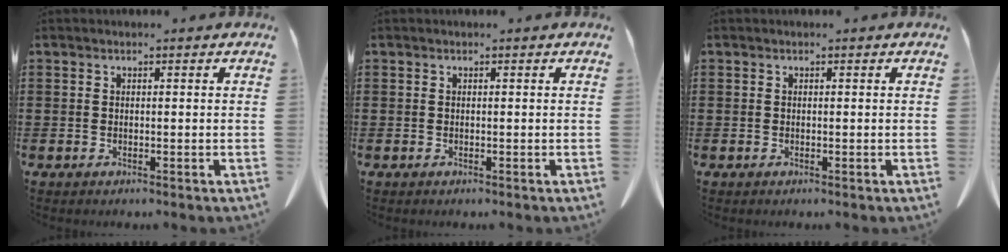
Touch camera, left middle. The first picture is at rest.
{"total": 0.0}
{"total": 0.0}